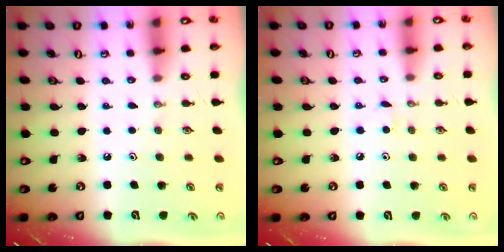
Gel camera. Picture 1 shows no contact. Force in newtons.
{"total": 2.8, "press": 2.8, "slide": 0.3}